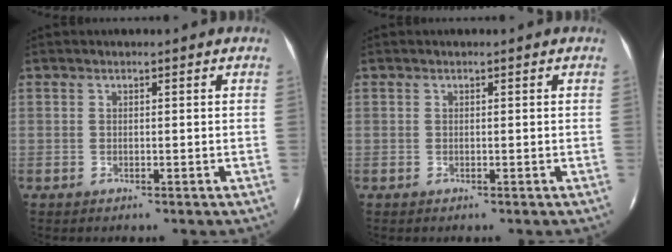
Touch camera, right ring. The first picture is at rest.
{"total": 0.0}